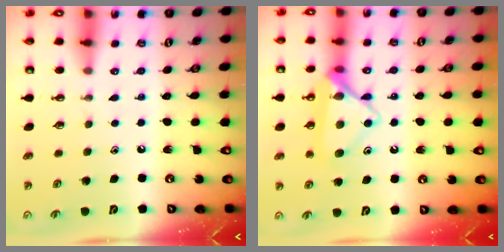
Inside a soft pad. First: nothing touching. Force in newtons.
{"total": 14.8, "press": 14.8, "slide": 0.5}